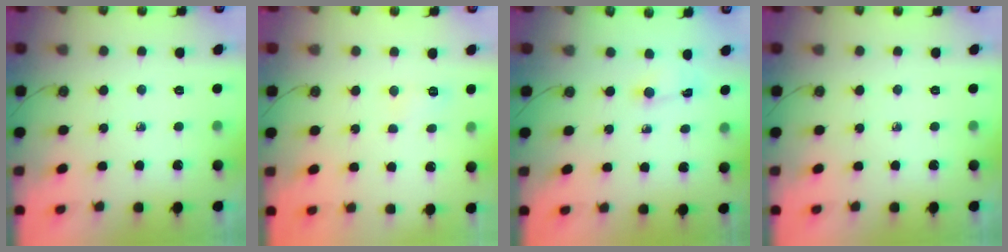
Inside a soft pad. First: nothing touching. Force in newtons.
{"total": 5.8, "press": 5.8, "slide": 0.6}
{"total": 0.5, "press": 0.5, "slide": 0.2}
{"total": 0.0}